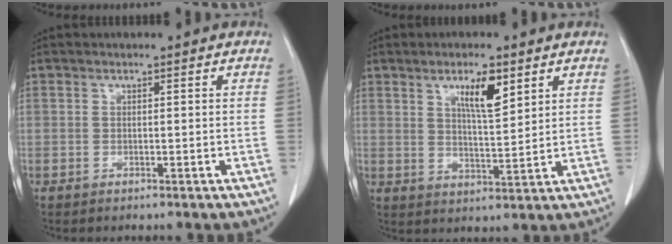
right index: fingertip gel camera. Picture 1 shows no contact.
{"total": 6.6, "force": [3.6, 1.3, 5.4], "torque": [-0.095, -0.003, 0.063]}